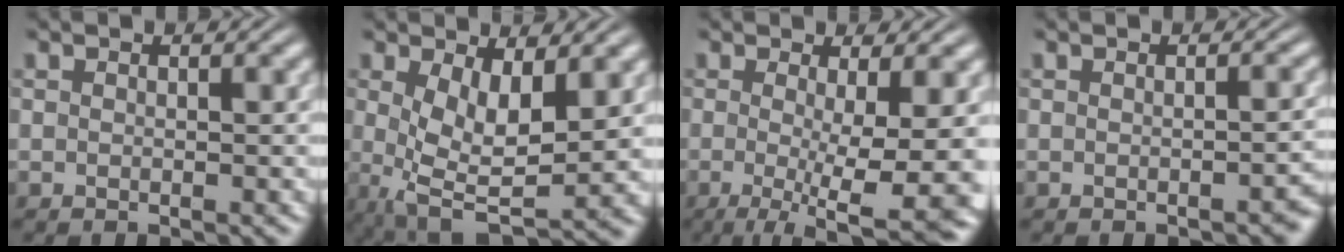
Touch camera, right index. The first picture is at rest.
{"total": 8.1, "force": [-0.8, 4.2, 6.9], "torque": [-0.130, -0.052, 0.010]}
{"total": 8.3, "force": [-4.5, 2.2, 6.7], "torque": [-0.101, -0.043, -0.049]}
{"total": 1.3, "force": [-1.1, 0.1, 0.8], "torque": [-0.010, 0.004, -0.018]}